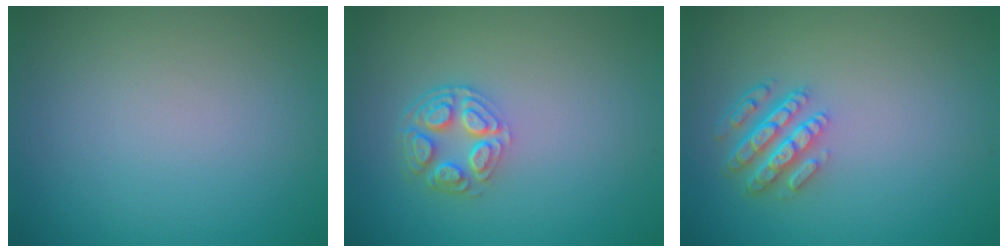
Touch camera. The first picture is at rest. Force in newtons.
{"total": 4.1, "press": 3.2, "slide": 2.6}
{"total": 4.3, "press": 3.3, "slide": 2.7}